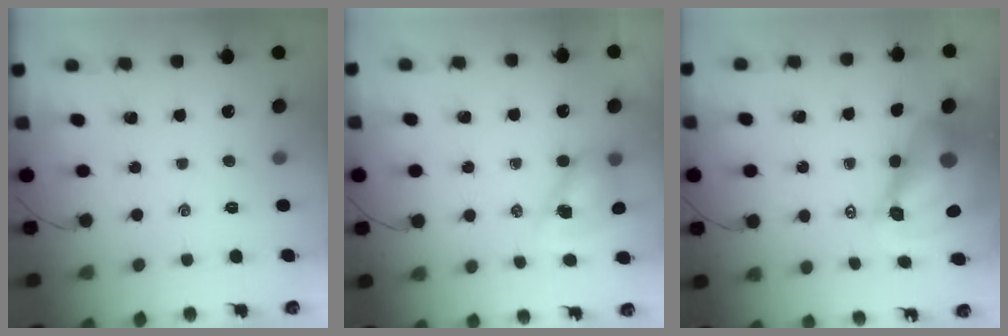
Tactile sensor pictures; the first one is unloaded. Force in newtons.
{"total": 8.6, "press": 8.5, "slide": 1.4}
{"total": 13.0, "press": 12.4, "slide": 4.0}